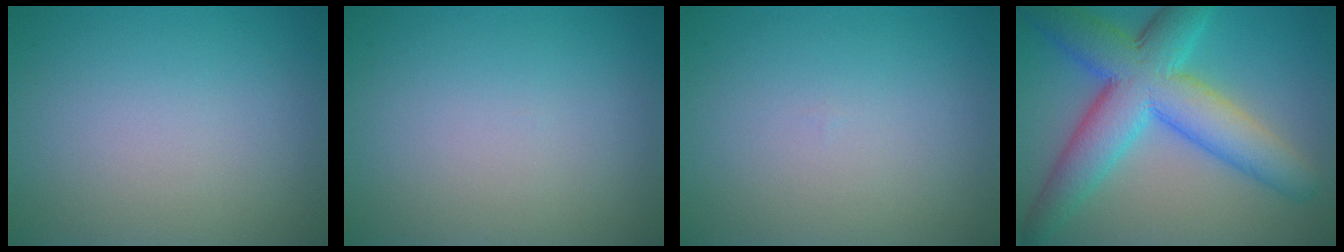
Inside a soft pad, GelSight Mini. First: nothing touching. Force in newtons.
{"total": 0.0}
{"total": 0.0}
{"total": 10.0, "press": 10.0, "slide": 0.2}